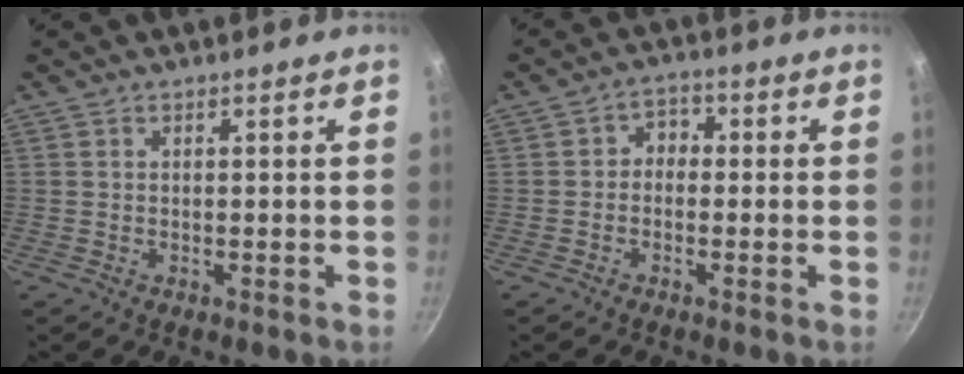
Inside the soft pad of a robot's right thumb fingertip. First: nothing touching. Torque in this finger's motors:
{"motor_torque": [-0.09, 0.13, 0.16, -0.06, 0.04]}